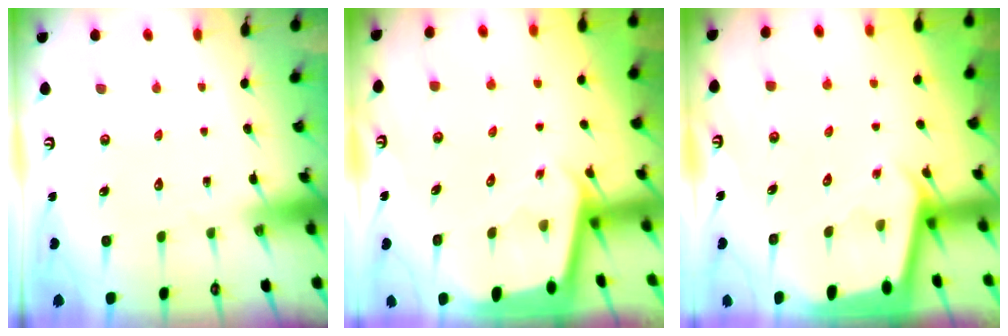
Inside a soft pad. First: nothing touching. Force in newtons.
{"total": 1.9, "press": 1.9, "slide": 0.1}
{"total": 2.1, "press": 2.1, "slide": 0.1}